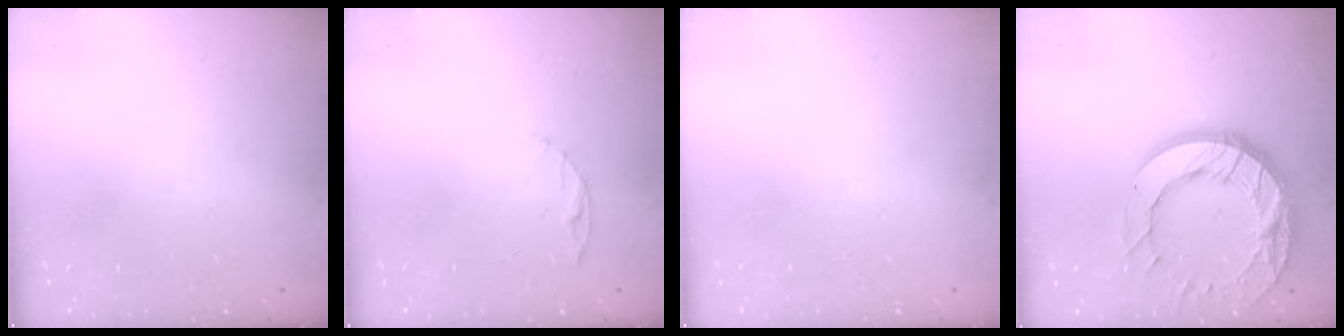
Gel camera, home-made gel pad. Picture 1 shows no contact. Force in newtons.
{"total": 3.9, "press": 3.9, "slide": 0.4}
{"total": 0.0}
{"total": 20.9, "press": 20.8, "slide": 1.9}